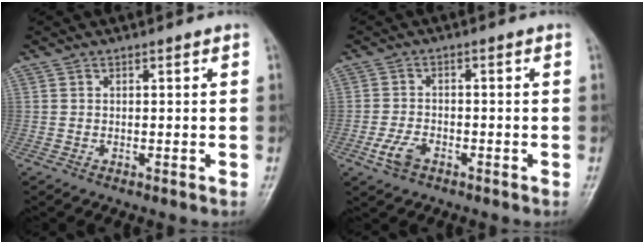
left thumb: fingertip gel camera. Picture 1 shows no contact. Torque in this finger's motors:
{"motor_torque": [0.36, 0.63, 0.46, 0.19, 0.05]}